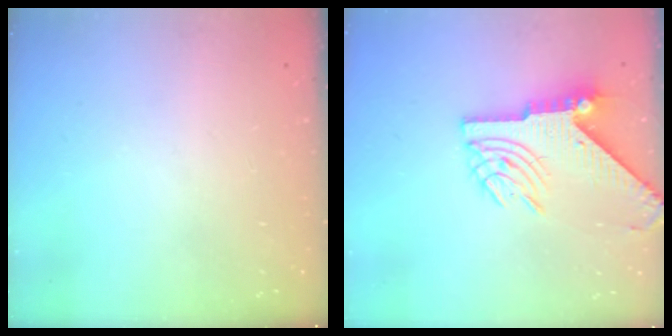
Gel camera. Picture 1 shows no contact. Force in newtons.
{"total": 9.8, "press": 9.7, "slide": 1.3}